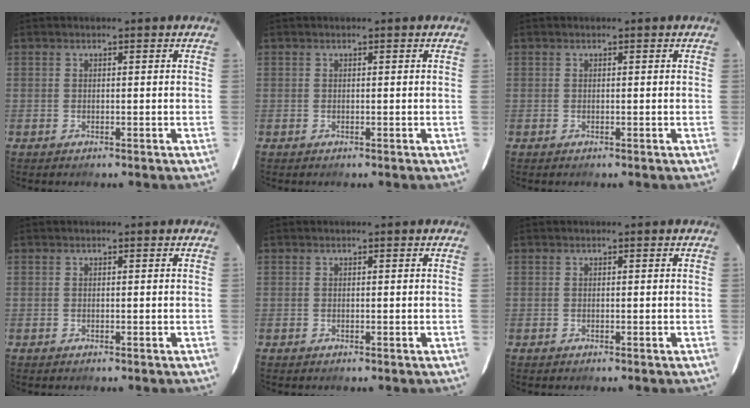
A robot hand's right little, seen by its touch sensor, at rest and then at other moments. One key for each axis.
{"total": 0.0}
{"total": 0.0}
{"total": 0.0}
{"total": 0.0}
{"total": 0.0}